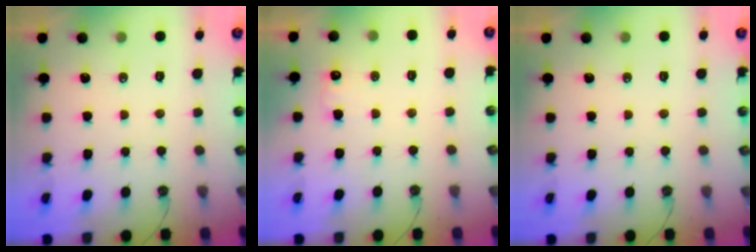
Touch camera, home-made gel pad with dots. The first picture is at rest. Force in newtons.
{"total": 6.0, "press": 5.8, "slide": 1.2}
{"total": 0.0}